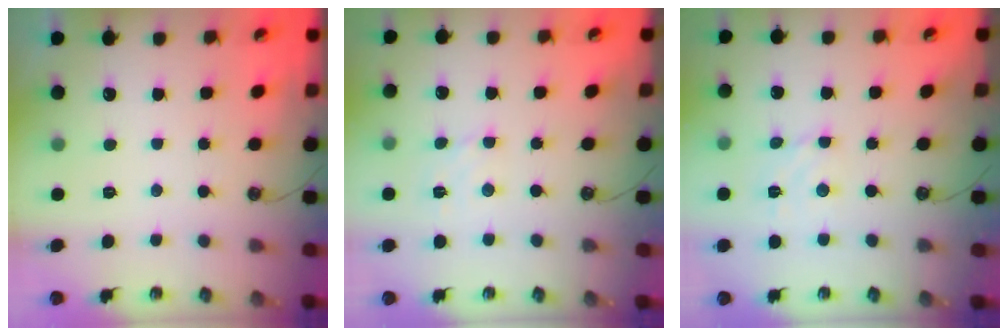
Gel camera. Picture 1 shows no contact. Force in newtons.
{"total": 2.6, "press": 2.5, "slide": 0.7}
{"total": 3.2, "press": 3.2, "slide": 0.2}